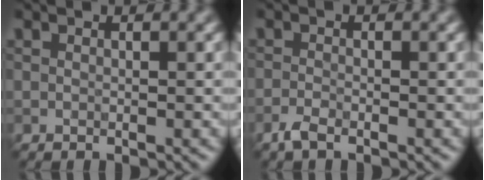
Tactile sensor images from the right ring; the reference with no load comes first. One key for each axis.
{"total": 1.4, "fx": -1.1, "fy": 0.4, "fz": 0.8, "tx": -0.022, "ty": -0.002, "tz": -0.027}